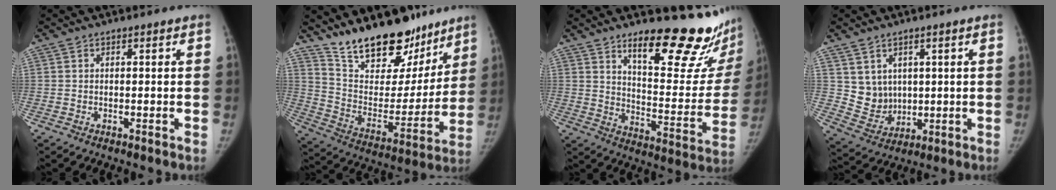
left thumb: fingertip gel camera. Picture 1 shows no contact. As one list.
[{"total": 23.2, "force": [17.7, 10.2, 11.0], "torque": [-0.127, -0.096, 0.291]}, {"total": 22.0, "force": [16.9, 5.9, 12.9], "torque": [-0.135, -0.136, 0.233]}, {"total": 8.5, "force": [3.3, 6.8, 4.0], "torque": [-0.044, -0.030, 0.087]}]